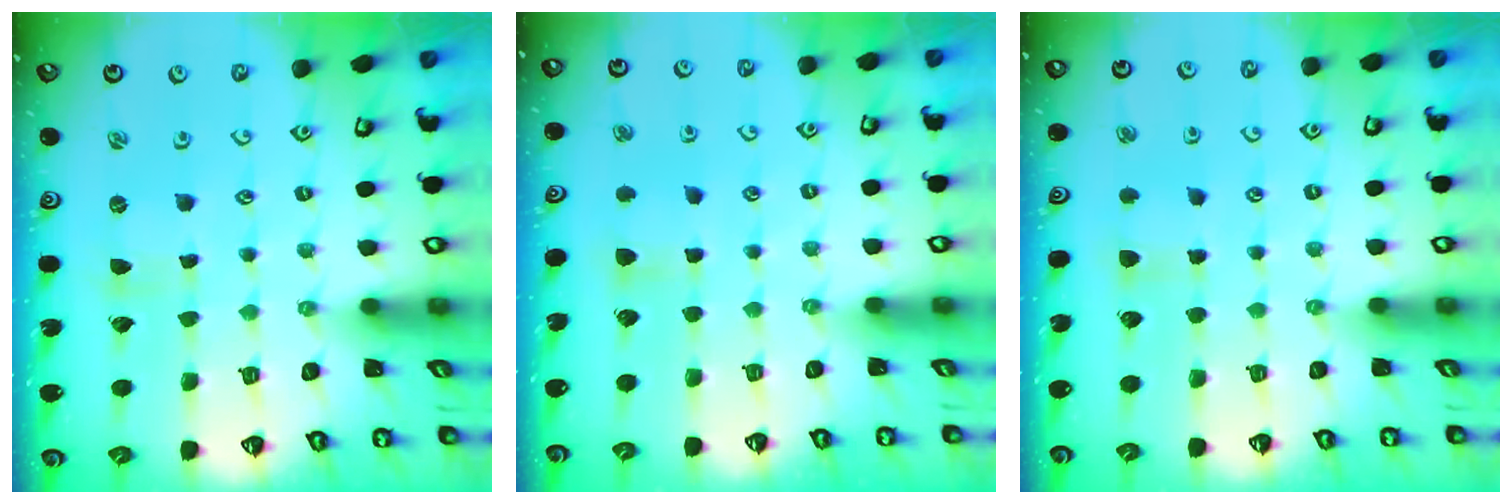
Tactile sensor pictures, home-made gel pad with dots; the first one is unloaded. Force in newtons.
{"total": 4.4, "press": 4.4, "slide": 0.6}
{"total": 4.7, "press": 4.6, "slide": 0.7}